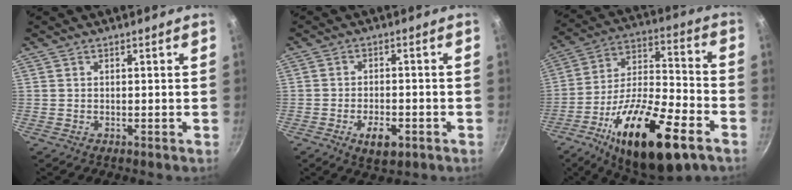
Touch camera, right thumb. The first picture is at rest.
{"total": 6.1, "force": [-2.7, 3.1, 4.5], "torque": [-0.065, 0.012, -0.041]}
{"total": 26.3, "force": [-13.2, 9.9, 20.6], "torque": [-0.319, 0.051, -0.221]}